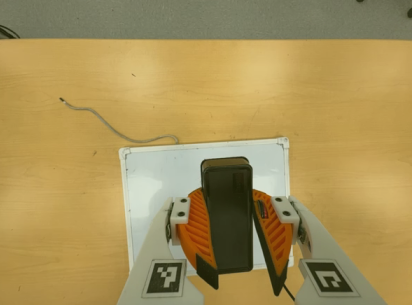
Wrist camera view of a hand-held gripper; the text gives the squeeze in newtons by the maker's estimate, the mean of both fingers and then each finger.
{"total": 10.6, "left": 10.7, "right": 10.4}